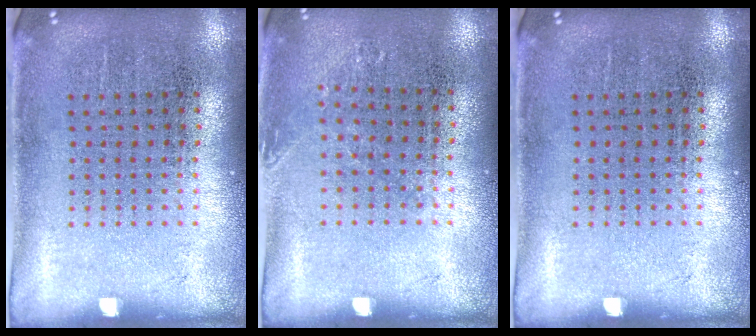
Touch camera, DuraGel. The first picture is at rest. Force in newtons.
{"total": 0.8, "press": 0.8, "slide": 0.1}
{"total": 0.0}